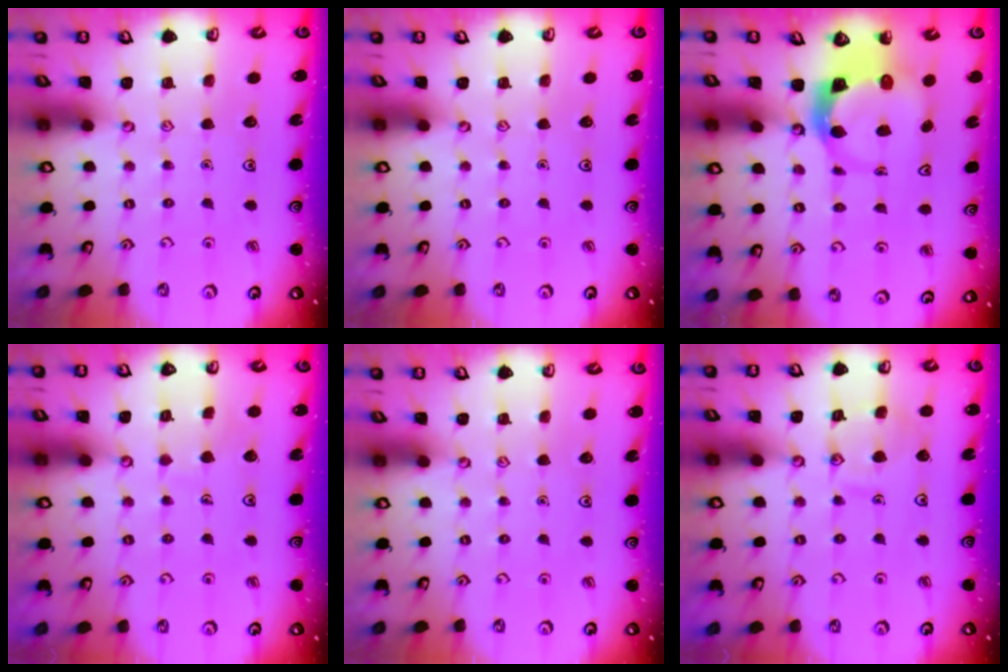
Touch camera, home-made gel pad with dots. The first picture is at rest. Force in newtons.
{"total": 0.0}
{"total": 5.6, "press": 5.5, "slide": 0.6}
{"total": 3.1, "press": 3.0, "slide": 0.3}
{"total": 0.0}
{"total": 10.2, "press": 10.1, "slide": 0.9}